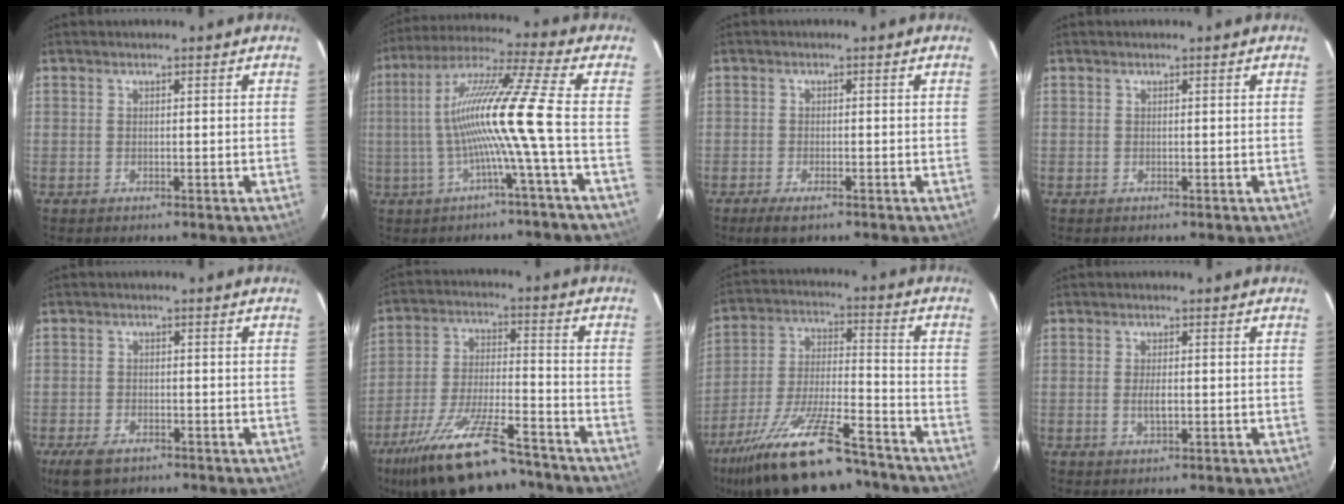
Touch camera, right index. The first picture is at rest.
{"total": 13.5, "force": [-2.4, -3.0, 13.0], "torque": [-0.234, 0.003, -0.044]}
{"total": 3.3, "force": [-2.4, 0.9, 2.2], "torque": [-0.049, -0.011, -0.042]}
{"total": 0.0}
{"total": 5.9, "force": [-4.0, 3.0, 3.1], "torque": [-0.082, -0.014, -0.071]}
{"total": 19.6, "force": [-15.6, 5.1, 10.9], "torque": [-0.218, -0.033, -0.253]}
{"total": 22.1, "force": [-17.1, 5.5, 12.9], "torque": [-0.251, -0.038, -0.274]}
{"total": 2.6, "force": [-0.4, 1.0, 2.4], "torque": [-0.046, -0.002, -0.006]}